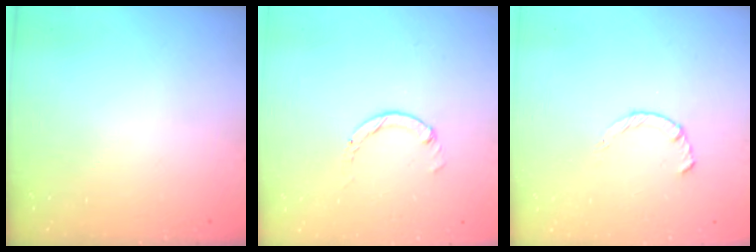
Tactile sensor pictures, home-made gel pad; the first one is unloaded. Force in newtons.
{"total": 0.0}
{"total": 2.2, "press": 2.2, "slide": 0.4}